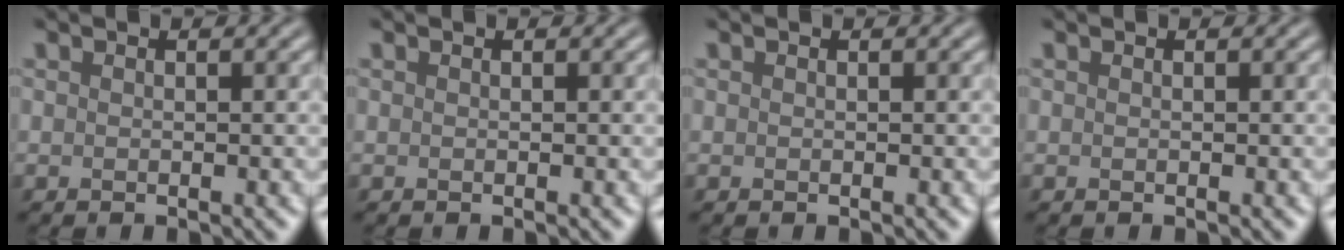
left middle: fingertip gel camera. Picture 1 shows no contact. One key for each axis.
{"total": 0.0}
{"total": 0.0}
{"total": 0.0}